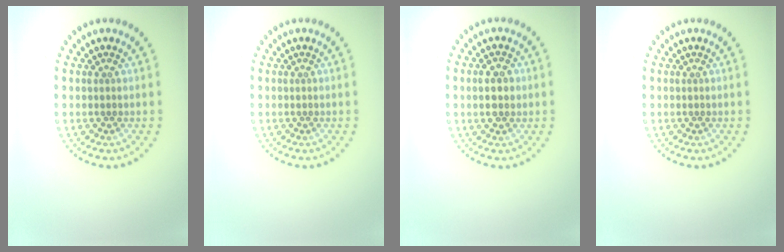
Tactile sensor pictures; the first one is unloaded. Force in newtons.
{"total": 0.0}
{"total": 2.9, "press": 2.9, "slide": 0.1}
{"total": 0.0}